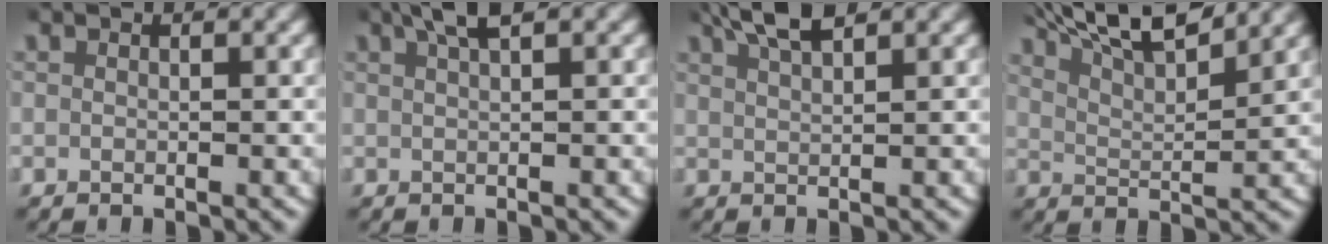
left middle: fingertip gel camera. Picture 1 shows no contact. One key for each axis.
{"total": 2.9, "fx": 2.1, "fy": 0.5, "fz": 1.9, "tx": -0.037, "ty": 0.011, "tz": 0.034}
{"total": 3.6, "fx": 3.0, "fy": 0.5, "fz": 1.8, "tx": -0.039, "ty": 0.007, "tz": 0.056}
{"total": 9.2, "fx": 7.5, "fy": 2.3, "fz": 4.8, "tx": -0.084, "ty": 0.019, "tz": 0.115}